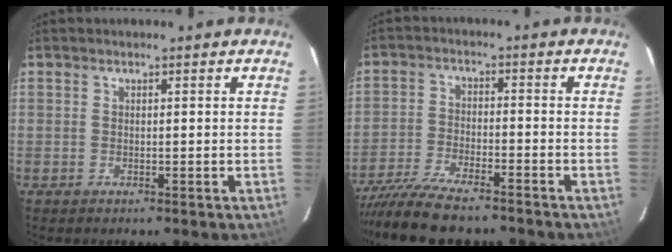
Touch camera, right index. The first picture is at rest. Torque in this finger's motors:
{"motor_torque": [1.17, -0.97, 0.21, 0.02]}